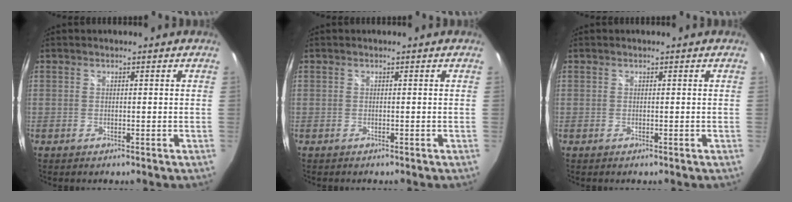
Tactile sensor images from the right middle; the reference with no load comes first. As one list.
[{"total": 0.0}, {"total": 0.0}]